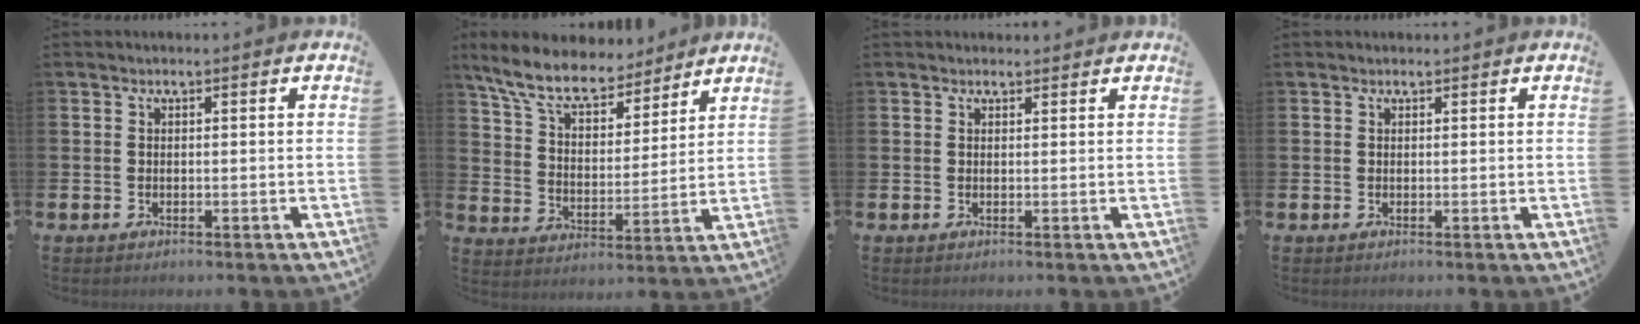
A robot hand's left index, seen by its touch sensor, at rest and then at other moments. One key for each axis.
{"total": 9.1, "fx": 8.1, "fy": 2.9, "fz": 3.1, "tx": -0.091, "ty": -0.051, "tz": 0.143}
{"total": 1.1, "fx": 1.0, "fy": 0.4, "fz": 0.0, "tx": 0.017, "ty": -0.002, "tz": 0.016}
{"total": 0.6, "fx": 0.6, "fy": 0.2, "fz": 0.0, "tx": 0.014, "ty": -0.004, "tz": 0.009}